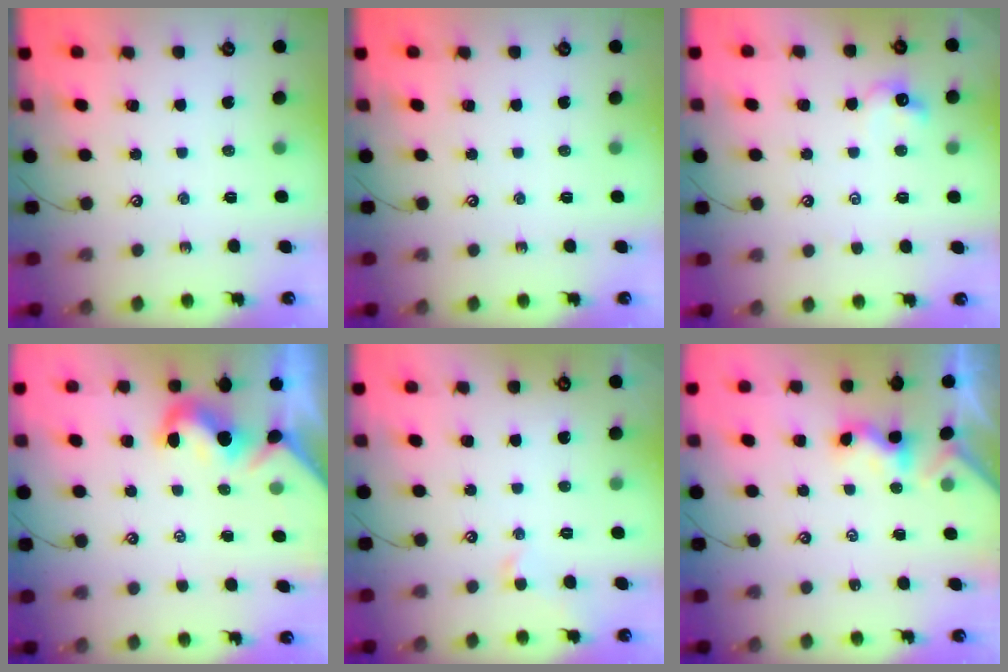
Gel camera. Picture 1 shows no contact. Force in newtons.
{"total": 0.0}
{"total": 2.1, "press": 2.0, "slide": 0.7}
{"total": 1.9, "press": 1.8, "slide": 0.6}
{"total": 0.8, "press": 0.7, "slide": 0.5}
{"total": 1.7, "press": 1.6, "slide": 0.5}